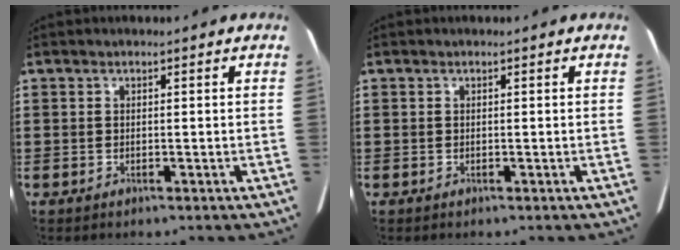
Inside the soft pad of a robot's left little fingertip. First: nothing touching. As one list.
[{"total": 0.0}]